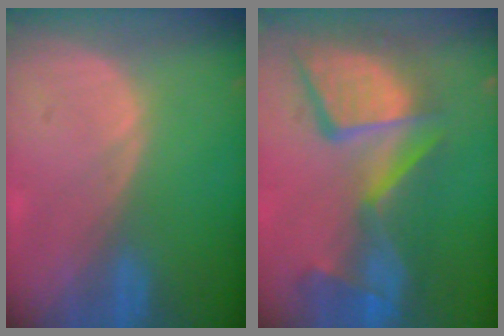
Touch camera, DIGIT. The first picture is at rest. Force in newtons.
{"total": 13.5, "press": 11.0, "slide": 7.8}